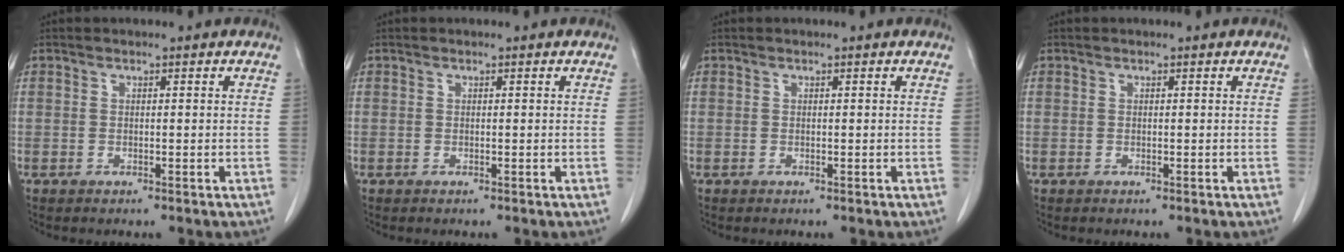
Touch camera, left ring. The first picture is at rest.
{"total": 0.0}
{"total": 0.0}
{"total": 0.0}